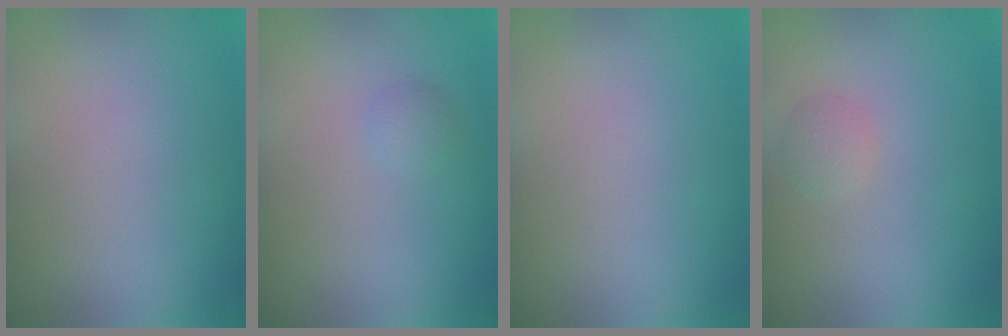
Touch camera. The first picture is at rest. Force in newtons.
{"total": 0.9, "press": 0.8, "slide": 0.0}
{"total": 0.0}
{"total": 1.1, "press": 1.1, "slide": 0.0}